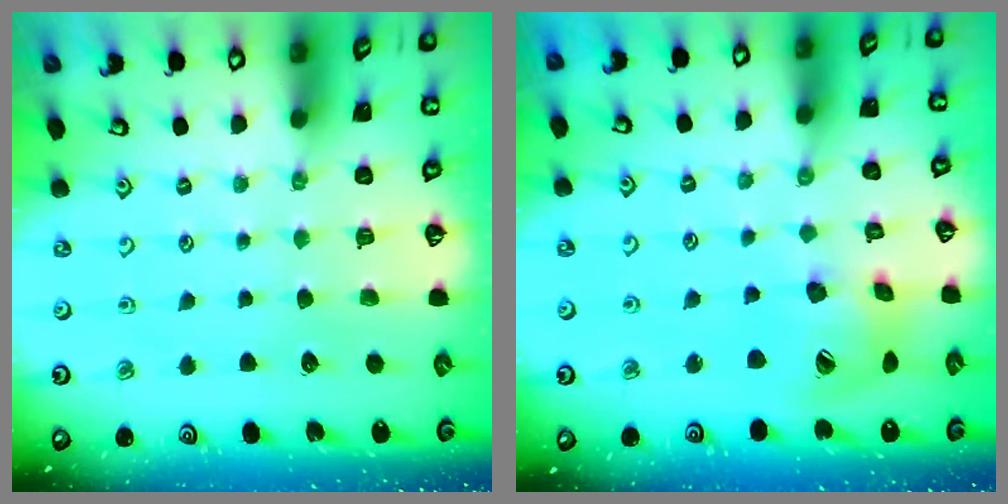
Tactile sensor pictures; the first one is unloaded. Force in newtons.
{"total": 15.5, "press": 15.3, "slide": 2.2}